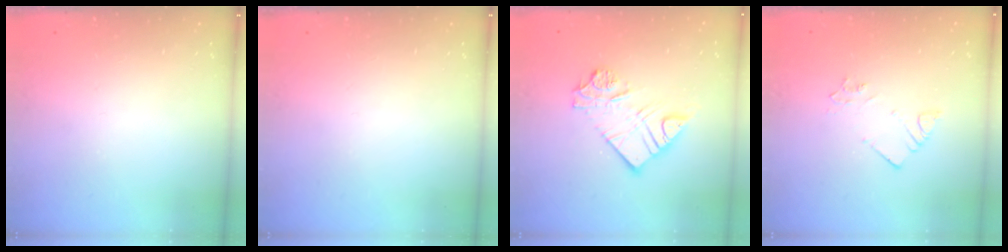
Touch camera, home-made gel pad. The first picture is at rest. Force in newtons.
{"total": 0.0}
{"total": 13.3, "press": 13.3, "slide": 1.4}
{"total": 2.7, "press": 2.7, "slide": 0.3}